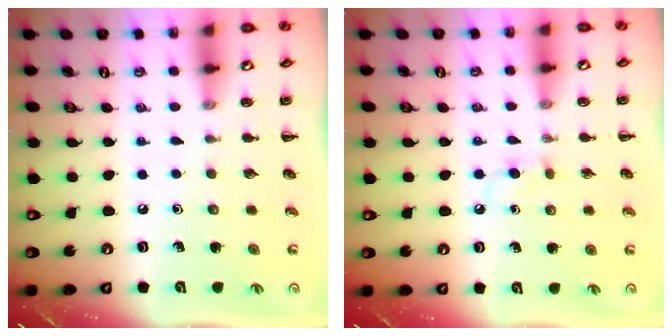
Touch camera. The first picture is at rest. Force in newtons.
{"total": 2.6, "press": 2.4, "slide": 1.1}